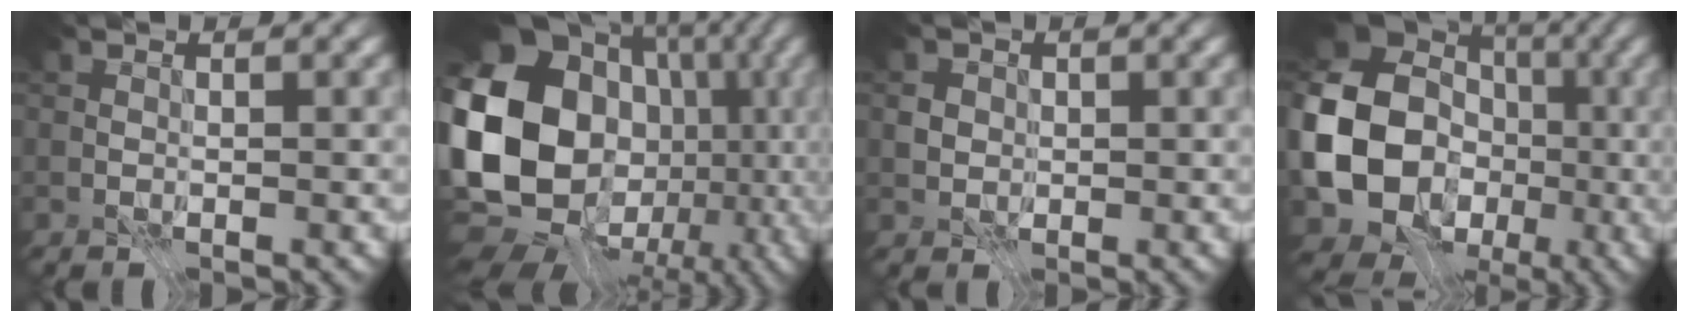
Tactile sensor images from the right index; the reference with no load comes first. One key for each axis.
{"total": 20.9, "fx": -0.7, "fy": 17.3, "fz": 11.7, "tx": -0.236, "ty": -0.005, "tz": -0.036}
{"total": 1.6, "fx": 0.0, "fy": 1.5, "fz": 0.5, "tx": -0.014, "ty": -0.005, "tz": 0.008}
{"total": 16.7, "fx": -2.7, "fy": 14.2, "fz": 8.3, "tx": -0.189, "ty": -0.005, "tz": -0.057}